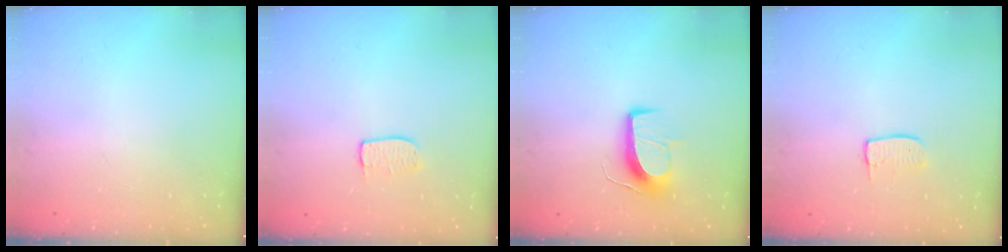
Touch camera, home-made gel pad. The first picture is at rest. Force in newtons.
{"total": 5.2, "press": 5.2, "slide": 0.3}
{"total": 10.1, "press": 10.1, "slide": 0.2}
{"total": 4.8, "press": 4.8, "slide": 0.3}